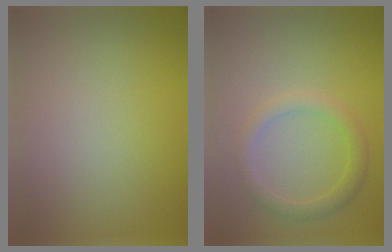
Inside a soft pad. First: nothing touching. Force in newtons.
{"total": 2.2, "press": 2.2, "slide": 0.1}